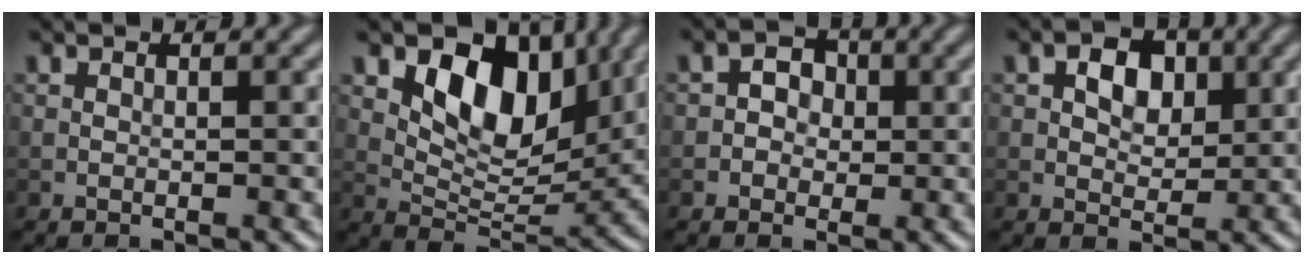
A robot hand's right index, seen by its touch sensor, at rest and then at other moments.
{"total": 8.4, "force": [3.3, 5.1, 5.9], "torque": [-0.086, -0.013, 0.057]}
{"total": 1.9, "force": [-0.3, 1.7, 0.8], "torque": [0.003, 0.003, -0.012]}
{"total": 3.5, "force": [0.9, 2.5, 2.3], "torque": [-0.038, 0.004, 0.010]}